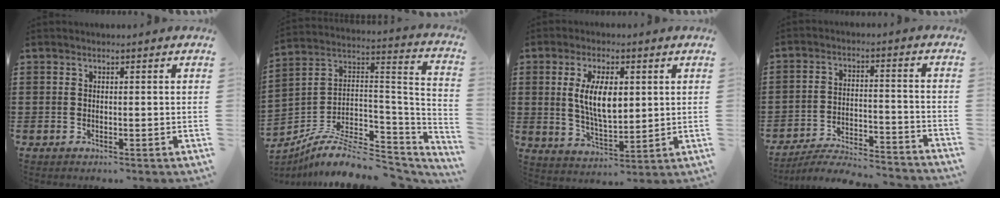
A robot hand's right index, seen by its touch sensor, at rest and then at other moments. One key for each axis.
{"total": 8.4, "fx": -6.0, "fy": 2.9, "fz": 5.1, "tx": -0.093, "ty": 0.002, "tz": -0.115}
{"total": 8.4, "fx": 1.5, "fy": 3.7, "fz": 7.4, "tx": -0.146, "ty": 0.004, "tz": 0.022}
{"total": 5.6, "fx": -5.4, "fy": 0.3, "fz": 1.4, "tx": -0.037, "ty": -0.002, "tz": -0.112}